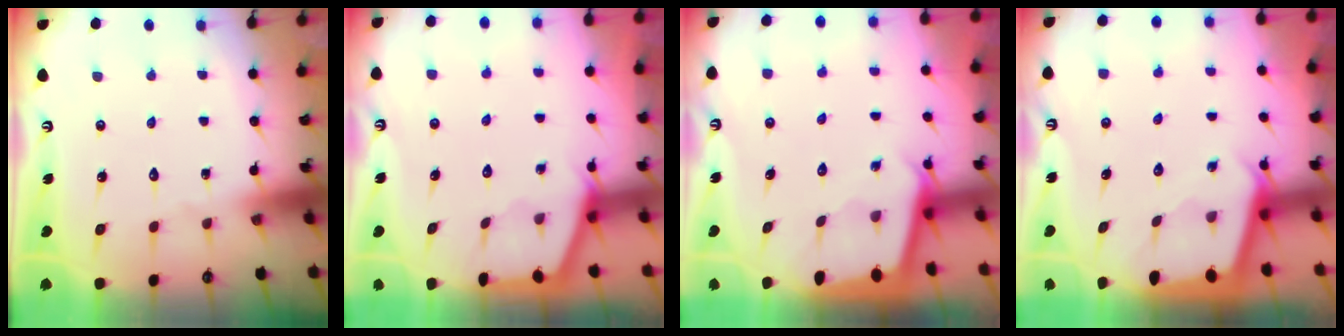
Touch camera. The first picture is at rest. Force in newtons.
{"total": 1.8, "press": 1.8, "slide": 0.2}
{"total": 1.9, "press": 1.9, "slide": 0.1}
{"total": 1.9, "press": 1.9, "slide": 0.3}